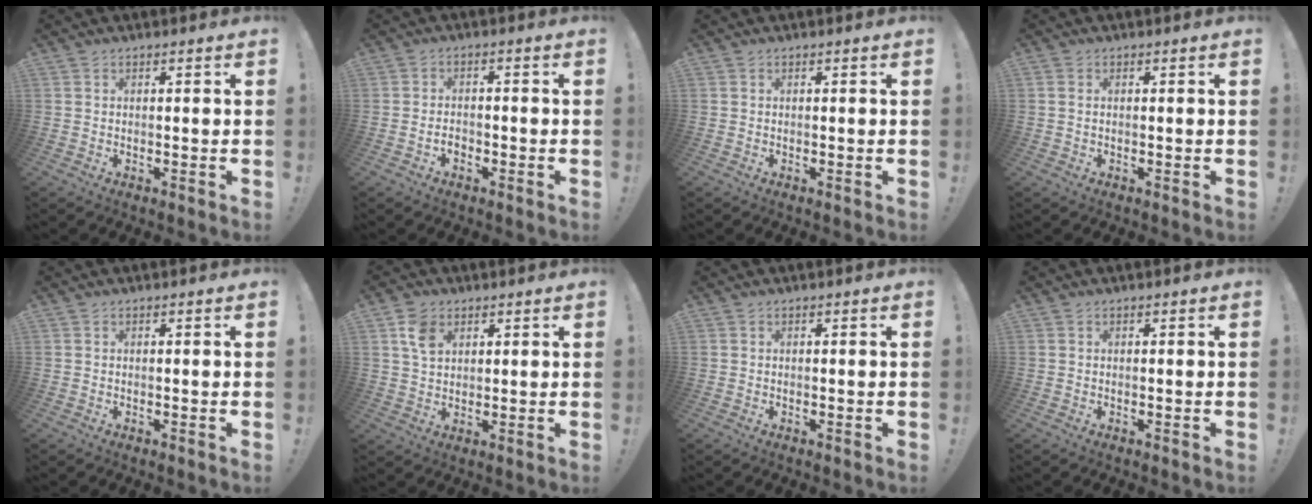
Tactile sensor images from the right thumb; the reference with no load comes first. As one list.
[{"total": 2.3, "force": [-1.4, 1.2, 1.4], "torque": [-0.020, 0.006, -0.025]}, {"total": 0.0}, {"total": 0.8, "force": [0.4, 0.4, 0.6], "torque": [-0.012, 0.002, 0.007]}, {"total": 0.0}, {"total": 6.5, "force": [3.1, 4.6, 3.5], "torque": [-0.055, -0.005, 0.059]}, {"total": 0.0}, {"total": 0.0}]